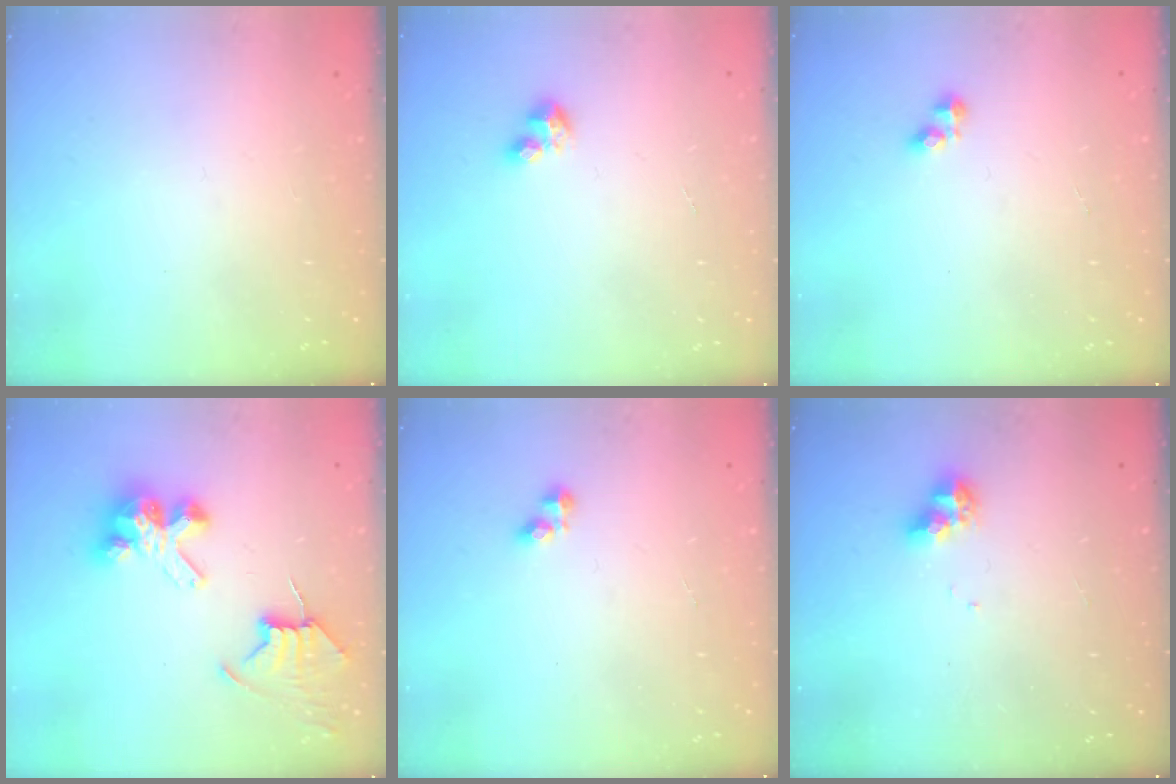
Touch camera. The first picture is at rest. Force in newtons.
{"total": 2.8, "press": 2.8, "slide": 0.2}
{"total": 2.1, "press": 2.1, "slide": 0.3}
{"total": 9.4, "press": 9.4, "slide": 0.7}
{"total": 2.1, "press": 2.1, "slide": 0.3}
{"total": 7.4, "press": 7.3, "slide": 1.0}